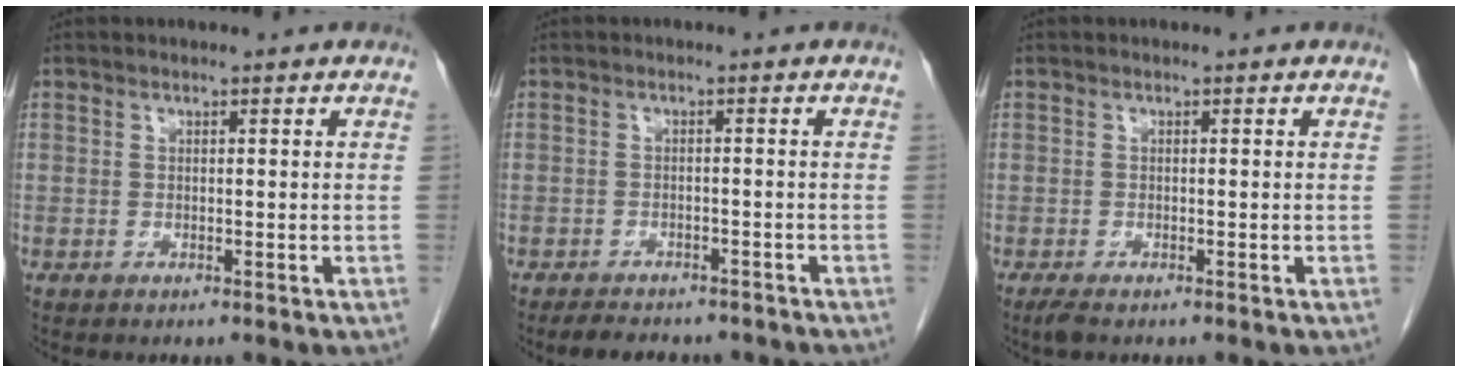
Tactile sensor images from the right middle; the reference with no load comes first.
{"total": 7.7, "force": [-6.7, 2.8, 2.7], "torque": [-0.040, 0.003, -0.083]}
{"total": 1.6, "force": [-1.1, 0.4, 1.0], "torque": [-0.027, -0.006, -0.020]}